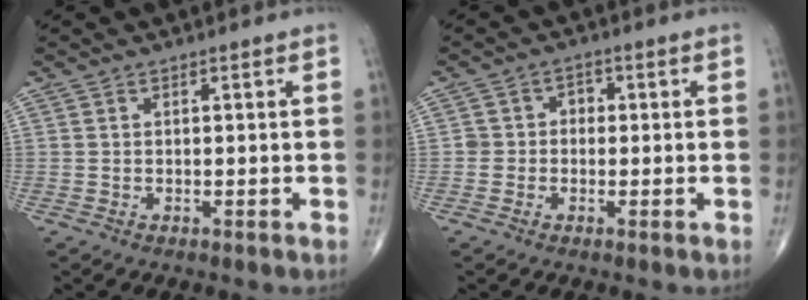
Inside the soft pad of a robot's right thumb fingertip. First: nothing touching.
{"total": 2.8, "force": [-0.4, 2.6, 1.0], "torque": [0.010, 0.014, -0.014]}